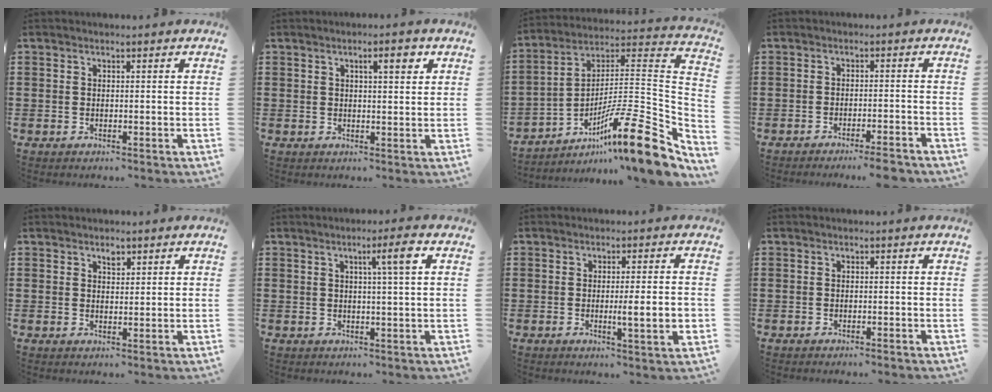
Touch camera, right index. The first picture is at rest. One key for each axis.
{"total": 3.4, "fx": 1.4, "fy": 0.7, "fz": 3.0, "tx": -0.046, "ty": 0.001, "tz": 0.017}
{"total": 15.5, "fx": -8.8, "fy": 1.7, "fz": 12.7, "tx": -0.188, "ty": -0.001, "tz": -0.156}
{"total": 3.6, "fx": -3.2, "fy": -0.5, "fz": 1.6, "tx": -0.027, "ty": -0.008, "tz": -0.061}
{"total": 1.4, "fx": 1.0, "fy": 0.7, "fz": 0.7, "tx": -0.008, "ty": -0.001, "tz": 0.017}
{"total": 4.4, "fx": 1.4, "fy": -0.4, "fz": 4.1, "tx": -0.073, "ty": -0.005, "tz": 0.016}
{"total": 4.9, "fx": -0.7, "fy": 0.2, "fz": 4.8, "tx": -0.074, "ty": -0.013, "tz": -0.015}
{"total": 0.6, "fx": -0.5, "fy": -0.2, "fz": 0.2, "tx": -0.006, "ty": -0.005, "tz": -0.009}